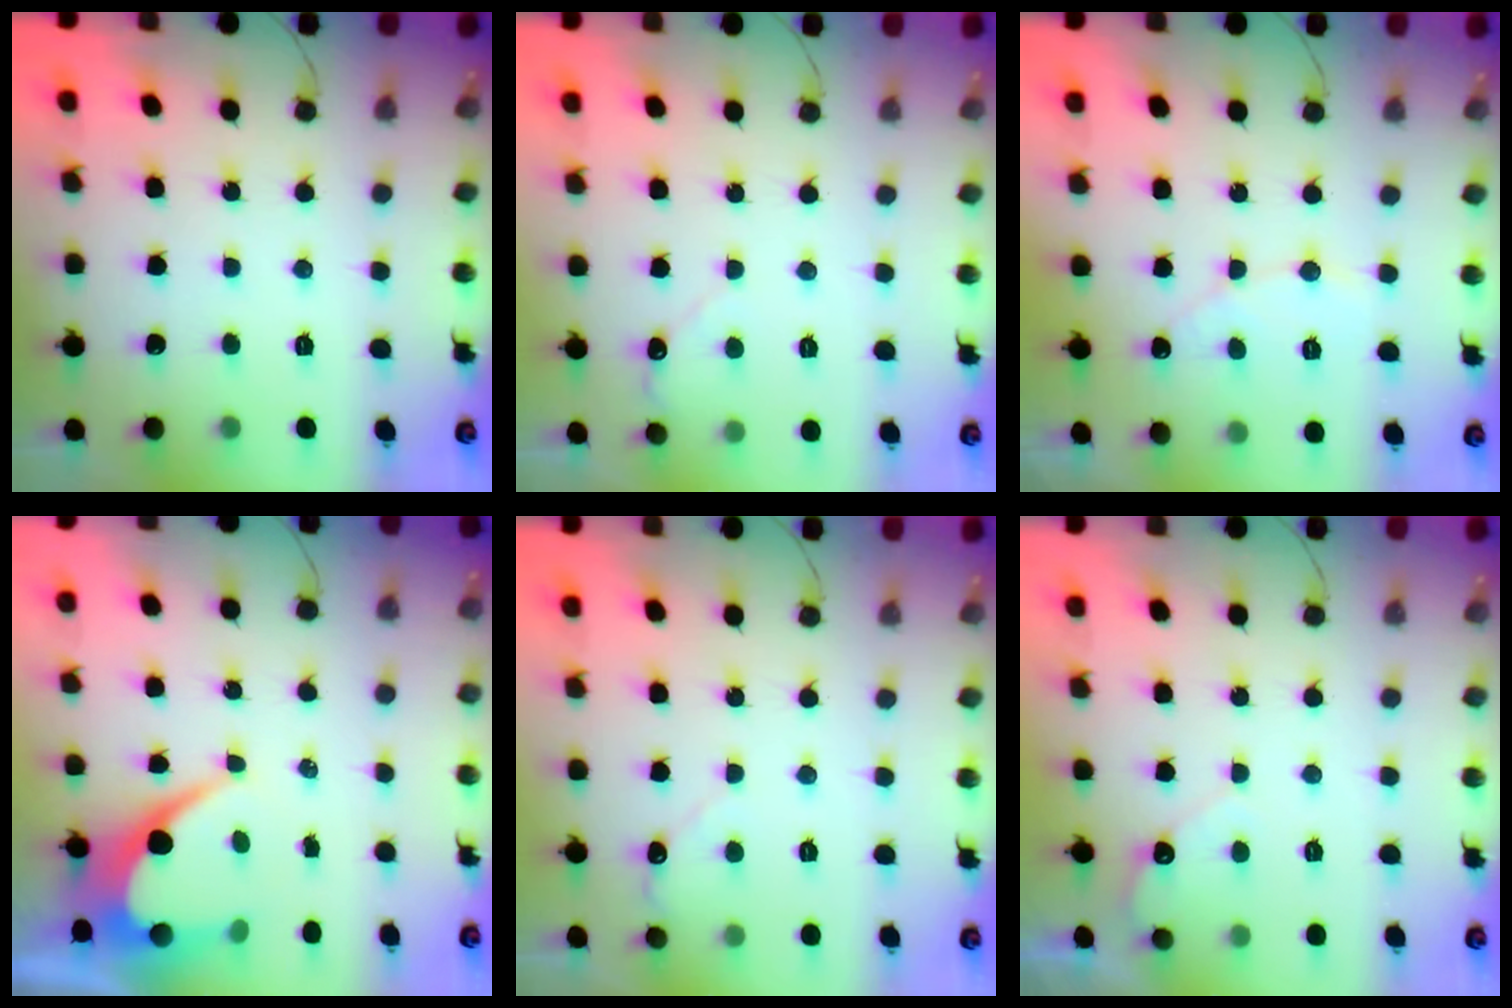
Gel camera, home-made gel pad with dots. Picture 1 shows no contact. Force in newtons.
{"total": 2.7, "press": 2.7, "slide": 0.2}
{"total": 5.0, "press": 5.0, "slide": 0.3}
{"total": 8.8, "press": 8.8, "slide": 0.7}
{"total": 2.7, "press": 2.7, "slide": 0.2}
{"total": 3.8, "press": 3.8, "slide": 0.2}